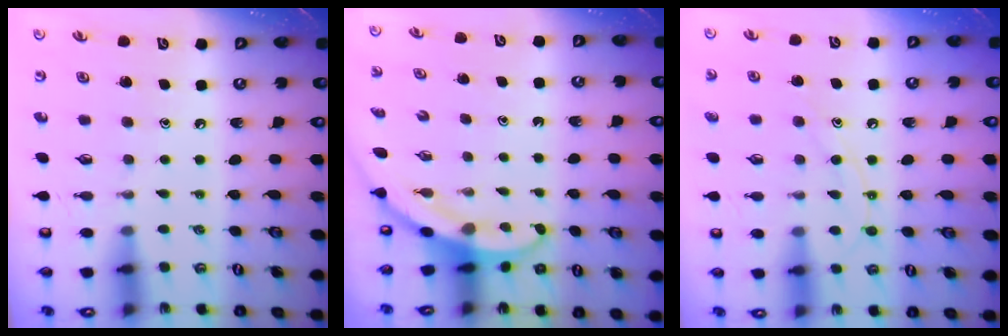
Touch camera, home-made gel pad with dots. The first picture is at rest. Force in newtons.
{"total": 3.4, "press": 3.4, "slide": 0.1}
{"total": 9.6, "press": 9.5, "slide": 0.9}